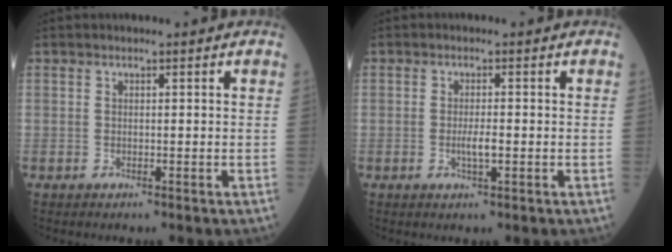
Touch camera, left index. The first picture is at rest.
{"total": 2.2, "force": [-0.5, 0.4, 2.1], "torque": [-0.043, -0.001, -0.008]}